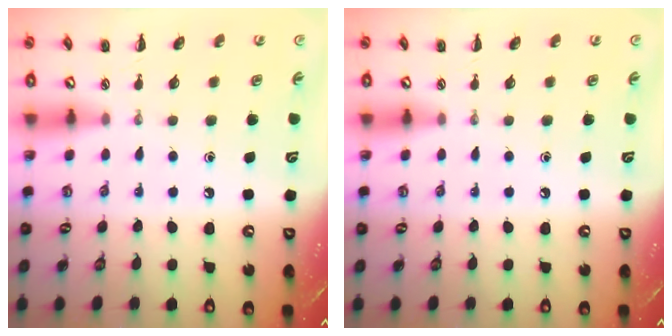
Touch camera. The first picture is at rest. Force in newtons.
{"total": 0.0}